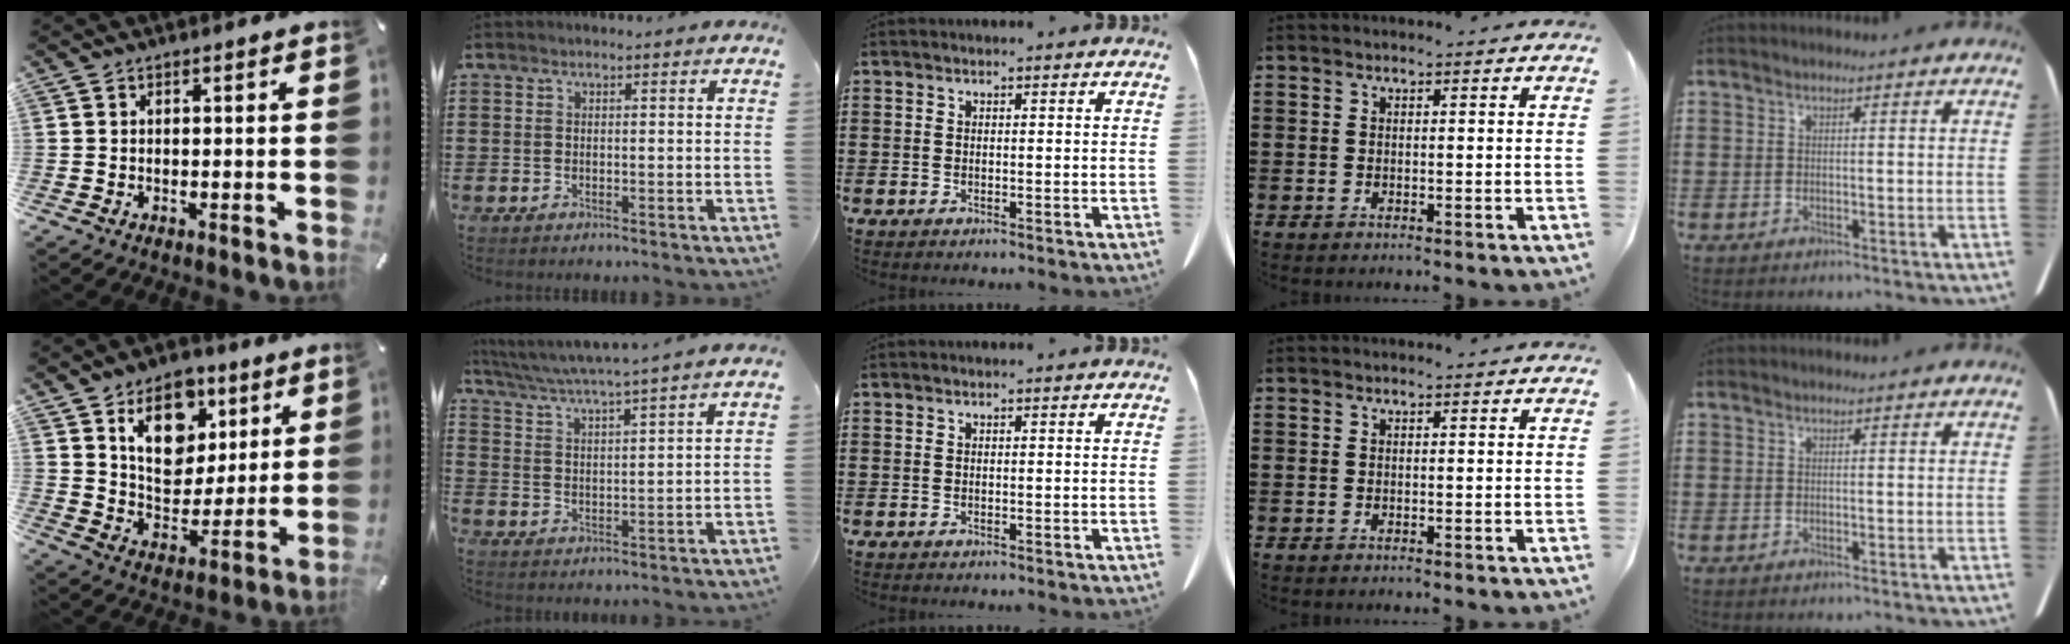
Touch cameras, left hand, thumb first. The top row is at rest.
{"thumb": {"total": 15.1, "force": [7.5, 10.8, 7.4], "torque": [-0.101, -0.034, 0.136]}, "index": {"total": 4.1, "force": [3.7, -0.8, 1.6], "torque": [-0.049, -0.028, 0.058]}}